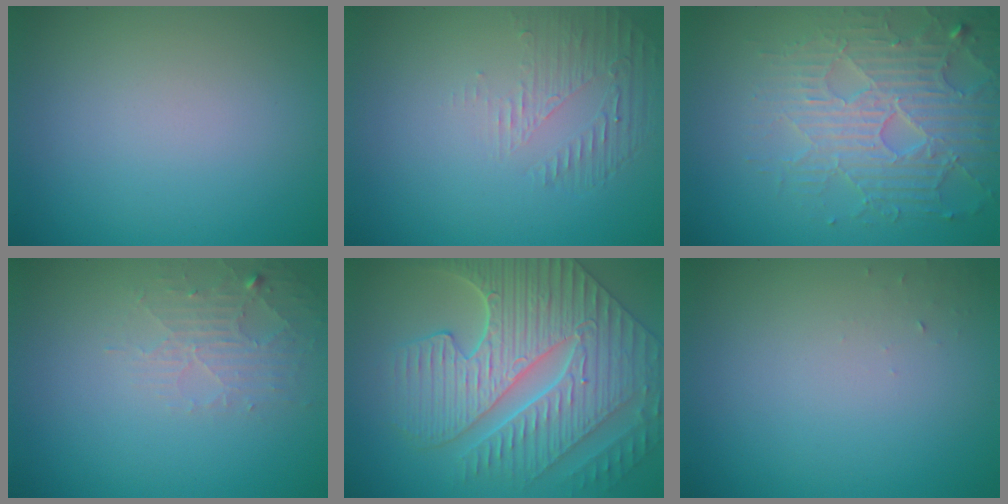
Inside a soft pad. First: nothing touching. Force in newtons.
{"total": 1.7, "press": 0.6, "slide": 1.6}
{"total": 5.3, "press": 4.9, "slide": 2.2}
{"total": 2.2, "press": 2.2, "slide": 0.5}
{"total": 8.2, "press": 6.9, "slide": 4.5}
{"total": 0.6, "press": 0.6, "slide": 0.1}